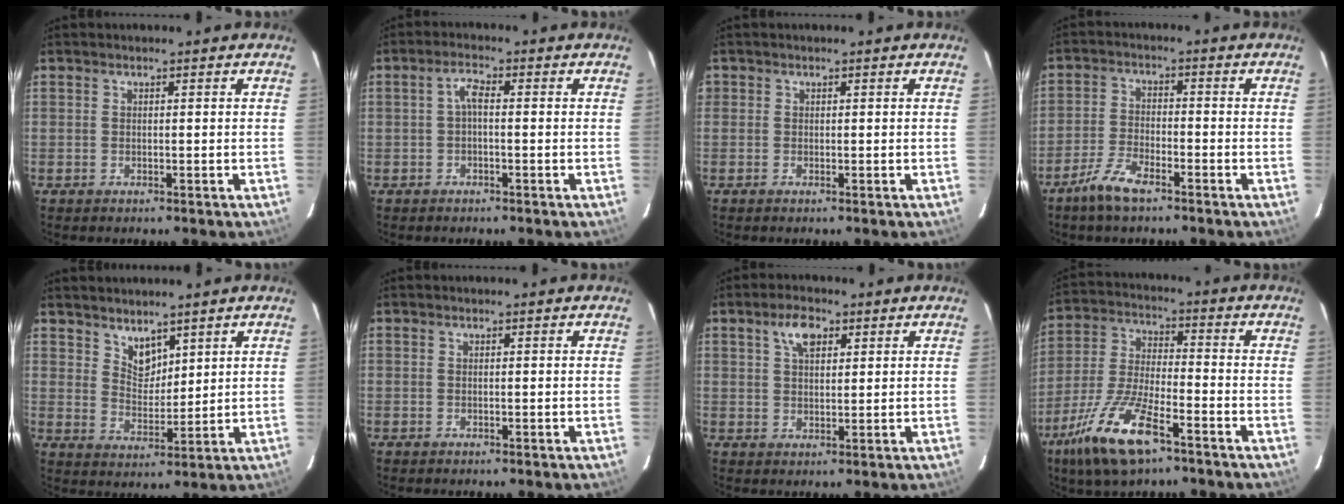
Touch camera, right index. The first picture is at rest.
{"total": 2.2, "force": [-0.3, 0.7, 2.1], "torque": [-0.044, 0.009, -0.005]}
{"total": 0.5, "force": [0.0, 0.5, -0.1], "torque": [0.000, -0.001, -0.003]}
{"total": 6.3, "force": [-4.7, 1.8, 3.8], "torque": [-0.095, -0.002, -0.092]}
{"total": 5.1, "force": [4.1, 2.7, 1.6], "torque": [-0.018, 0.000, 0.080]}
{"total": 0.0}
{"total": 4.8, "force": [2.4, 2.5, 3.3], "torque": [-0.060, 0.012, 0.044]}
{"total": 14.7, "force": [-9.0, 4.3, 10.8], "torque": [-0.237, -0.025, -0.174]}